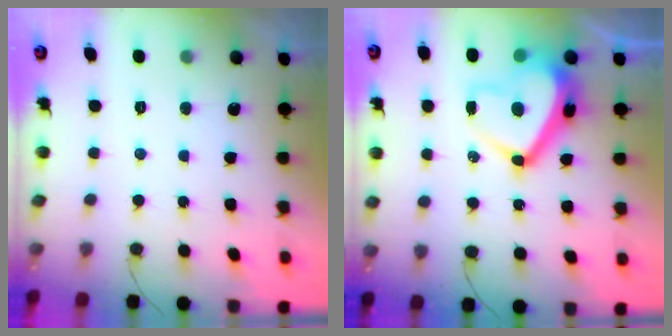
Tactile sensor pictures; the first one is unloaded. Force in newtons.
{"total": 15.0, "press": 14.8, "slide": 2.4}